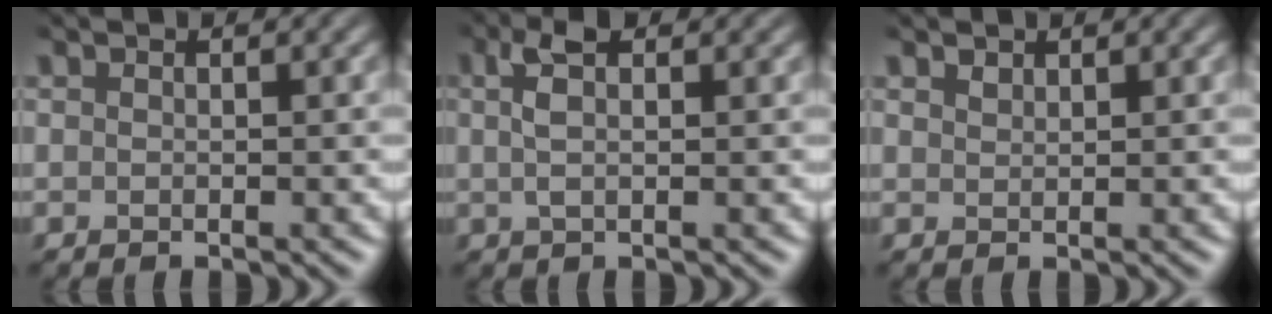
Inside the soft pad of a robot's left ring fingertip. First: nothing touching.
{"total": 3.0, "force": [1.3, 1.1, 2.5], "torque": [-0.047, 0.009, 0.018]}
{"total": 0.8, "force": [0.7, 0.4, 0.2], "torque": [-0.004, 0.000, 0.015]}